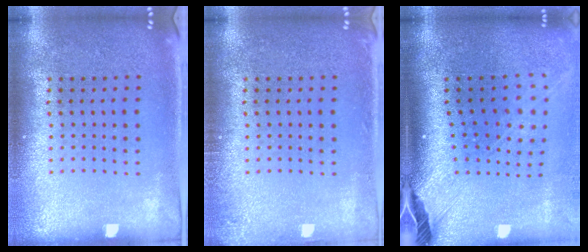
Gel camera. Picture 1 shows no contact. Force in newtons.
{"total": 0.9, "press": 0.9, "slide": 0.1}
{"total": 2.7, "press": 2.0, "slide": 1.9}